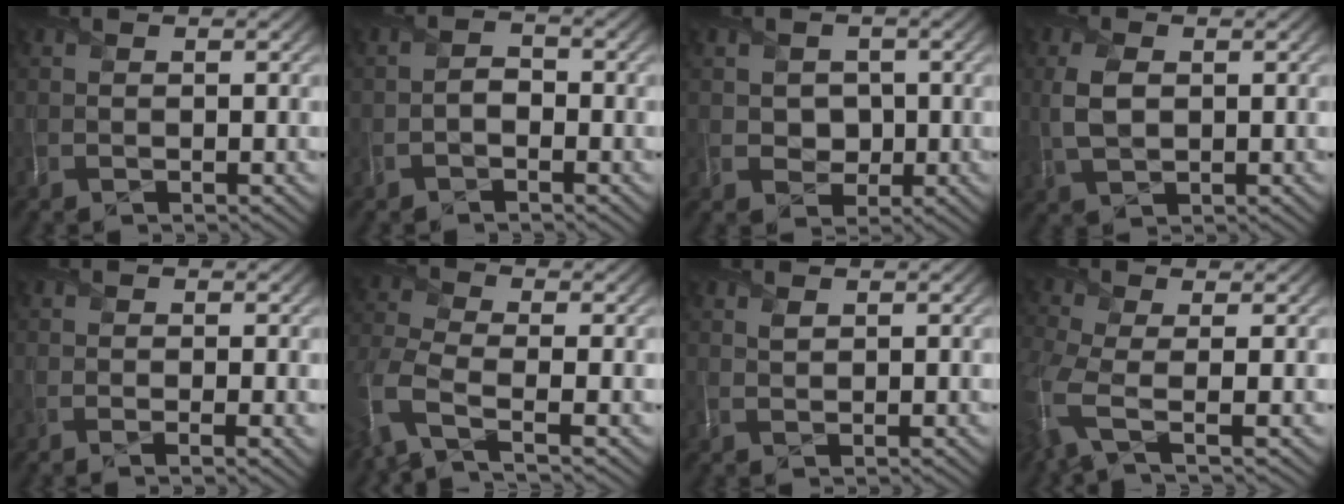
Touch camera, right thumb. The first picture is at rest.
{"total": 1.3, "force": [-0.8, 0.6, 0.7], "torque": [-0.010, 0.009, -0.021]}
{"total": 2.6, "force": [0.4, 2.5, 0.8], "torque": [-0.019, -0.001, 0.004]}
{"total": 4.0, "force": [0.8, 2.4, 3.1], "torque": [-0.079, 0.003, 0.015]}
{"total": 2.1, "force": [-0.3, 0.3, 2.0], "torque": [-0.029, 0.002, -0.010]}
{"total": 6.8, "force": [-3.6, 2.6, 5.2], "torque": [-0.127, -0.012, -0.089]}
{"total": 1.2, "force": [1.1, 0.1, 0.4], "torque": [-0.012, 0.005, 0.023]}
{"total": 6.0, "force": [-1.8, 2.0, 5.3], "torque": [-0.134, -0.014, -0.047]}